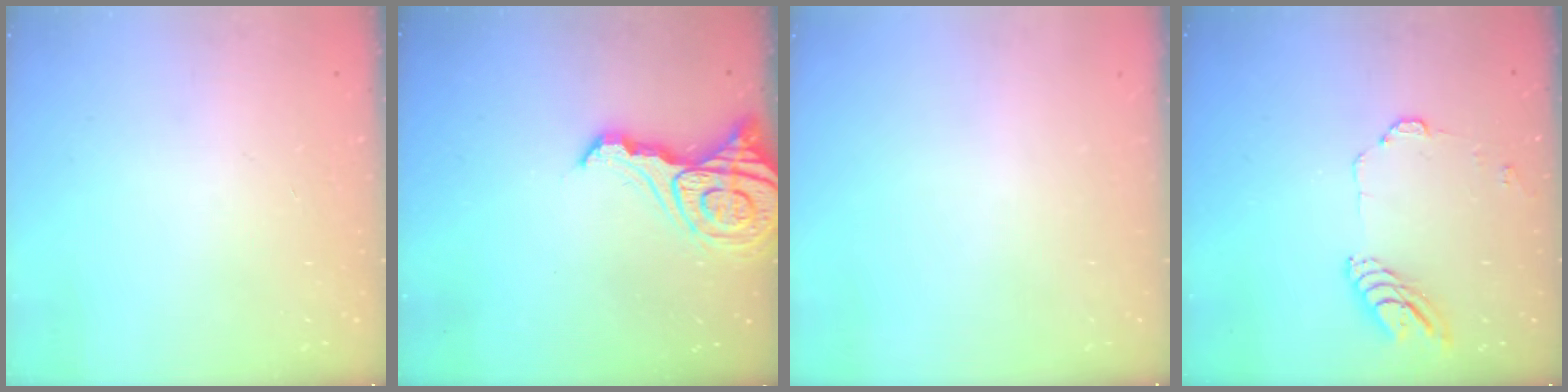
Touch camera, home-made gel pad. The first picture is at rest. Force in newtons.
{"total": 12.8, "press": 12.7, "slide": 1.2}
{"total": 0.0}
{"total": 9.6, "press": 9.6, "slide": 0.3}